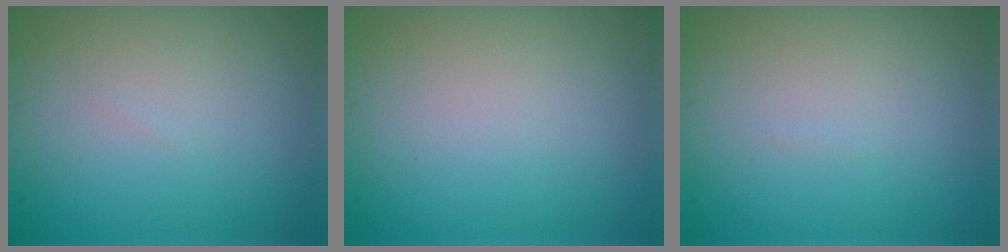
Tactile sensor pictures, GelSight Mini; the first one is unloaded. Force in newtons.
{"total": 0.0}
{"total": 0.0}